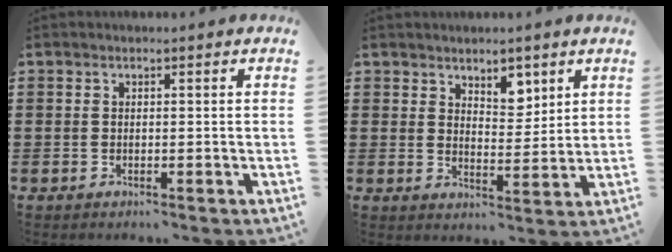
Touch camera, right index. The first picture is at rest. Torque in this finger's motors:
{"motor_torque": [-0.26, 0.35, 0.15, 0.00]}